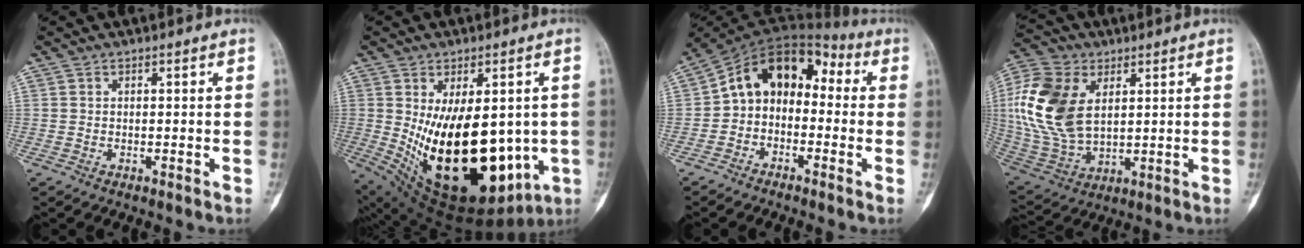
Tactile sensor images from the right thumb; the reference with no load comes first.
{"total": 26.1, "force": [-2.3, 13.2, 22.3], "torque": [-0.326, -0.036, 0.007]}
{"total": 11.8, "force": [-0.6, 8.7, 8.0], "torque": [-0.098, 0.061, -0.030]}
{"total": 18.4, "force": [4.3, 11.5, 13.7], "torque": [-0.284, -0.012, 0.085]}